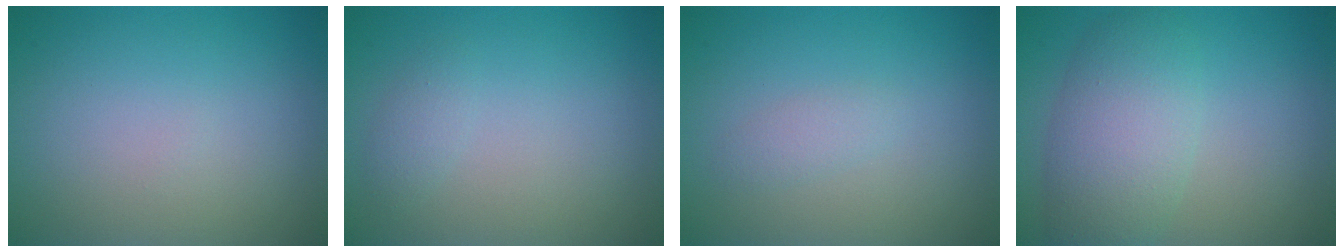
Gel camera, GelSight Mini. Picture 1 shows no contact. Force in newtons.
{"total": 1.1, "press": 1.1, "slide": 0.1}
{"total": 1.1, "press": 1.1, "slide": 0.1}
{"total": 5.6, "press": 5.6, "slide": 0.2}